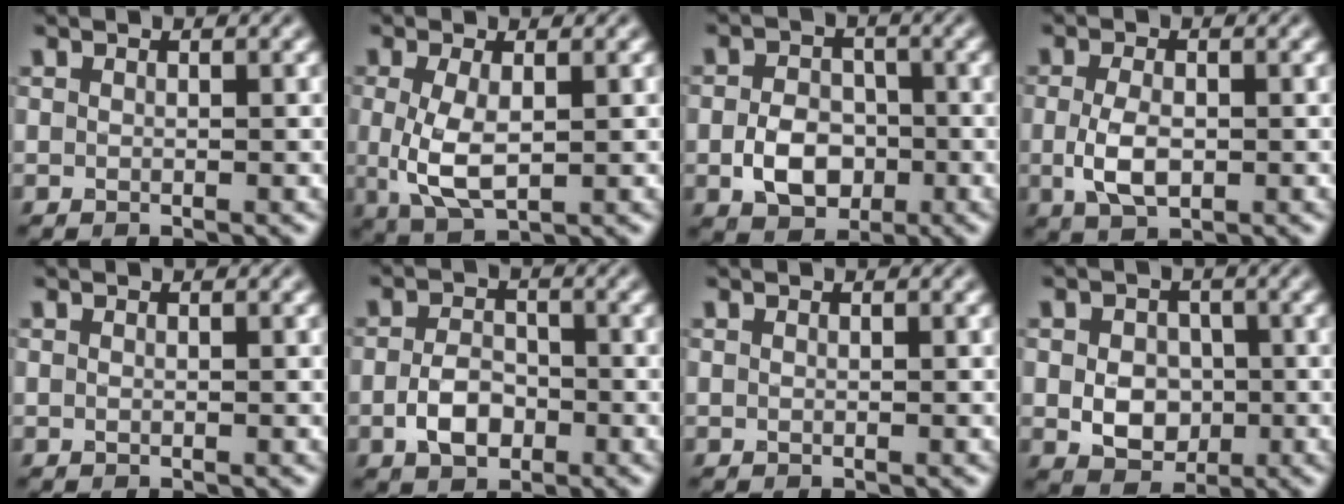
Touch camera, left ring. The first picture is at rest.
{"total": 4.2, "force": [0.1, 1.8, 3.8], "torque": [-0.088, -0.005, 0.004]}
{"total": 4.4, "force": [-1.2, 3.2, 2.7], "torque": [-0.047, -0.001, -0.025]}
{"total": 3.4, "force": [-0.5, 1.8, 2.8], "torque": [-0.062, -0.006, -0.006]}
{"total": 0.0}
{"total": 3.5, "force": [-1.1, 2.3, 2.4], "torque": [-0.045, 0.001, -0.024]}
{"total": 0.0}
{"total": 4.4, "force": [-0.5, 3.5, 2.6], "torque": [-0.046, -0.003, -0.007]}